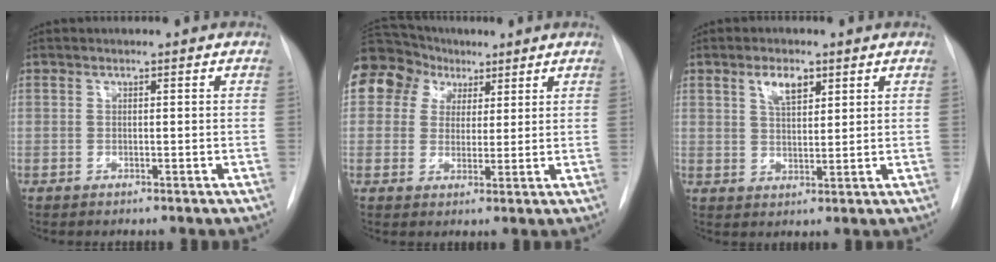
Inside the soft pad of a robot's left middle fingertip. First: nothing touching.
{"total": 13.8, "force": [6.3, 11.3, 4.6], "torque": [-0.129, 0.070, 0.119]}
{"total": 4.3, "force": [2.4, 1.8, 3.1], "torque": [-0.058, 0.003, 0.044]}